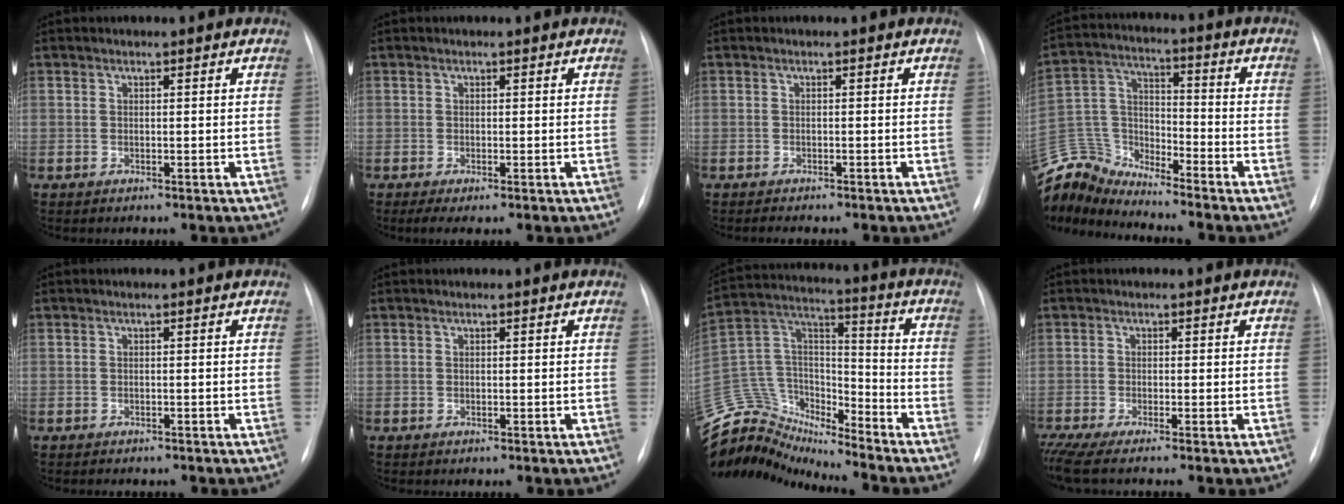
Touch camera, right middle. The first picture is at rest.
{"total": 1.8, "force": [-0.9, 0.3, 1.5], "torque": [-0.028, -0.006, -0.014]}
{"total": 1.9, "force": [-1.7, 0.2, 0.9], "torque": [-0.014, -0.004, -0.020]}
{"total": 11.7, "force": [-11.7, 1.2, 0.2], "torque": [-0.020, 0.048, -0.233]}
{"total": 2.6, "force": [-2.3, 0.8, 1.0], "torque": [-0.014, -0.005, -0.023]}
{"total": 0.0}
{"total": 16.1, "force": [-15.4, 4.5, 1.8], "torque": [-0.053, 0.082, -0.278]}
{"total": 5.5, "force": [-4.5, -0.6, 3.1], "torque": [-0.059, -0.015, -0.081]}